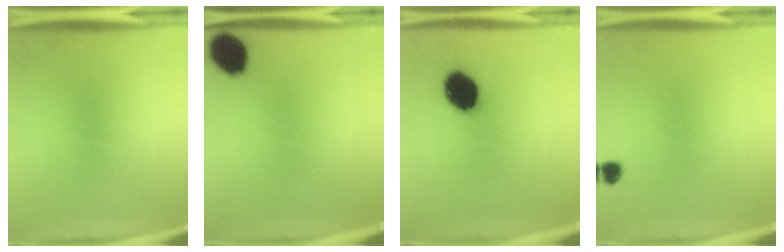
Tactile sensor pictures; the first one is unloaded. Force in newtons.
{"total": 9.7}
{"total": 11.8}
{"total": 1.8}